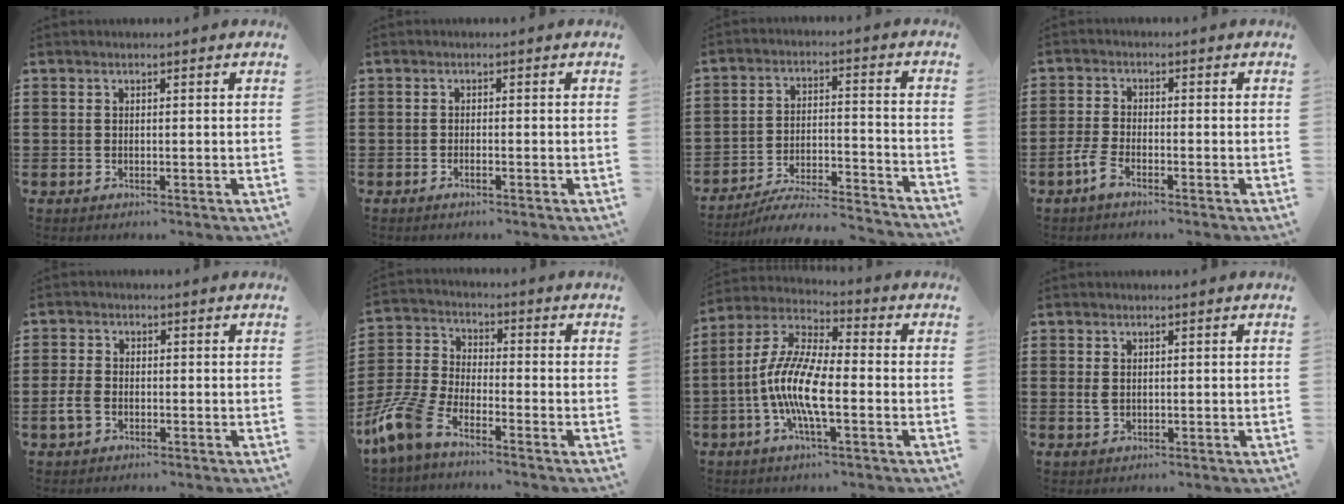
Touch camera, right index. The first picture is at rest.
{"total": 0.7, "force": [-0.6, -0.1, 0.4], "torque": [-0.010, -0.005, -0.010]}
{"total": 6.1, "force": [-5.7, 0.3, 2.3], "torque": [-0.041, -0.007, -0.111]}
{"total": 3.1, "force": [-2.2, 0.6, 2.2], "torque": [-0.065, -0.008, -0.048]}
{"total": 3.3, "force": [-1.3, 2.1, 2.1], "torque": [-0.060, -0.007, -0.029]}
{"total": 7.9, "force": [-6.2, 1.9, 4.6], "torque": [-0.140, -0.011, -0.129]}
{"total": 10.6, "force": [-3.0, 2.8, 9.7], "torque": [-0.227, -0.016, -0.064]}
{"total": 1.3, "force": [0.1, 0.9, 0.9], "torque": [-0.020, 0.005, 0.001]}